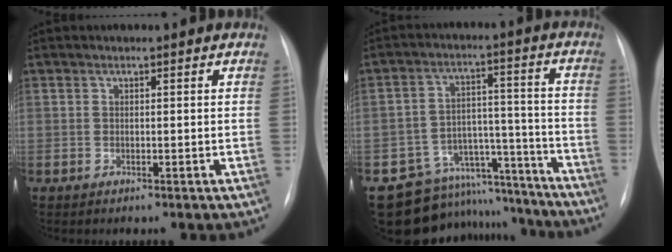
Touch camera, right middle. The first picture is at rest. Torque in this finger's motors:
{"motor_torque": [1.11, -1.03, 0.41, 0.03]}